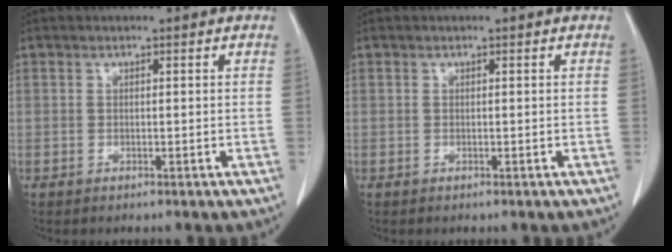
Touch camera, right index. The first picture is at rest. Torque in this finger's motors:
{"motor_torque": [0.00, 0.00, 0.00, 0.00]}